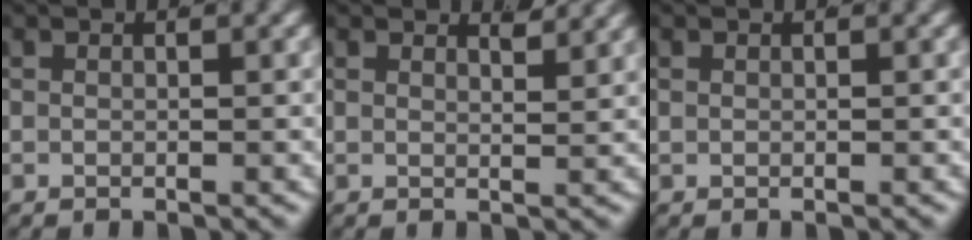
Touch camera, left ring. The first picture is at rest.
{"total": 1.9, "force": [1.8, -0.2, 0.6], "torque": [0.000, -0.008, 0.031]}
{"total": 0.0}